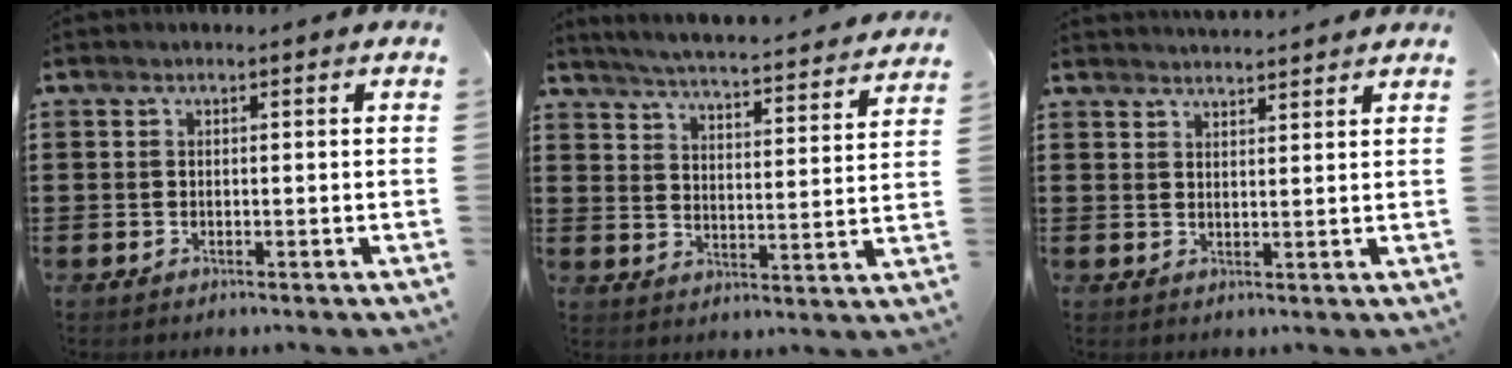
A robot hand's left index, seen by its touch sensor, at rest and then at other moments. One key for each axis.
{"total": 4.3, "fx": 4.1, "fy": -0.7, "fz": 1.0, "tx": -0.042, "ty": -0.039, "tz": 0.064}
{"total": 2.6, "fx": 2.6, "fy": -0.2, "fz": 0.0, "tx": -0.006, "ty": -0.007, "tz": 0.050}